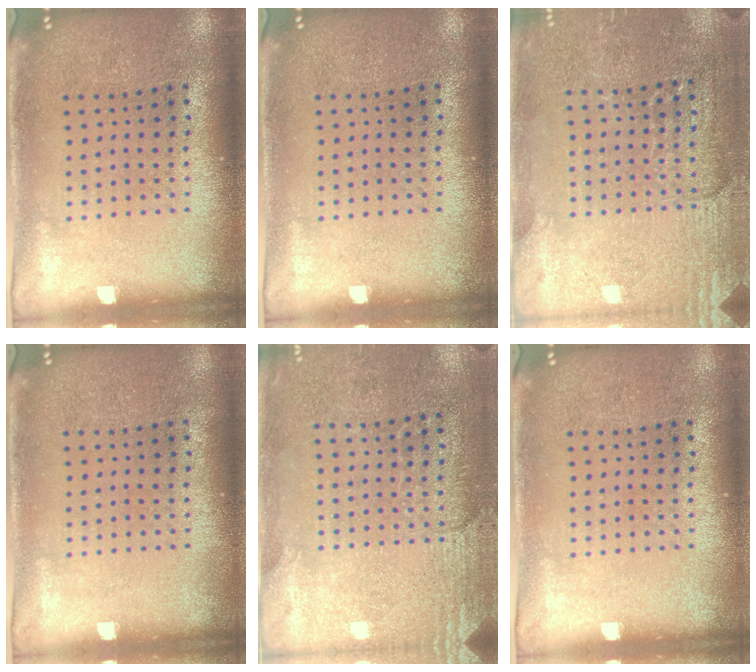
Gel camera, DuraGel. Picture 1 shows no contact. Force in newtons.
{"total": 0.0}
{"total": 2.9, "press": 2.9, "slide": 0.2}
{"total": 0.0}
{"total": 2.7, "press": 2.4, "slide": 1.3}
{"total": 0.0}